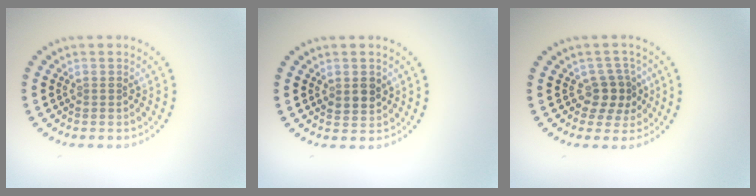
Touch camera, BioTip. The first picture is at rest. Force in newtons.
{"total": 1.8, "press": 1.8, "slide": 0.4}
{"total": 2.6, "press": 2.2, "slide": 1.4}